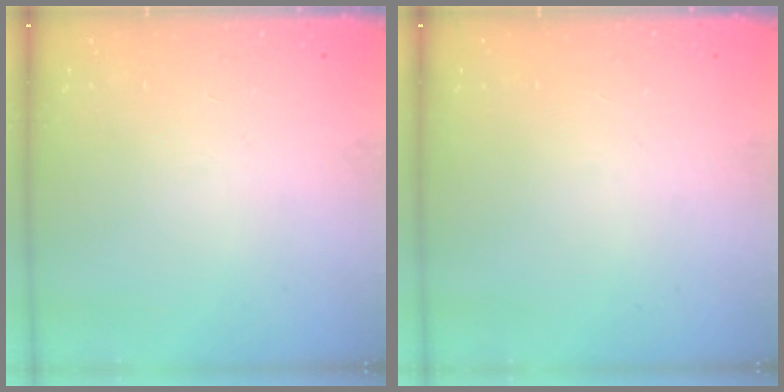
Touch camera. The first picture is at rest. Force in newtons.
{"total": 0.0}